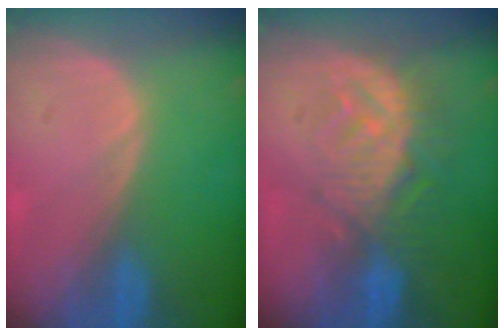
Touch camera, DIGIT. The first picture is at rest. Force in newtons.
{"total": 9.3, "press": 8.1, "slide": 4.6}